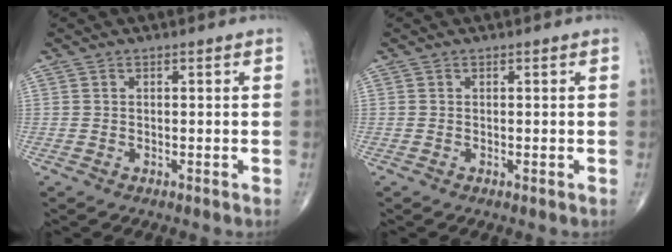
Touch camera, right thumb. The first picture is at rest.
{"total": 0.0}